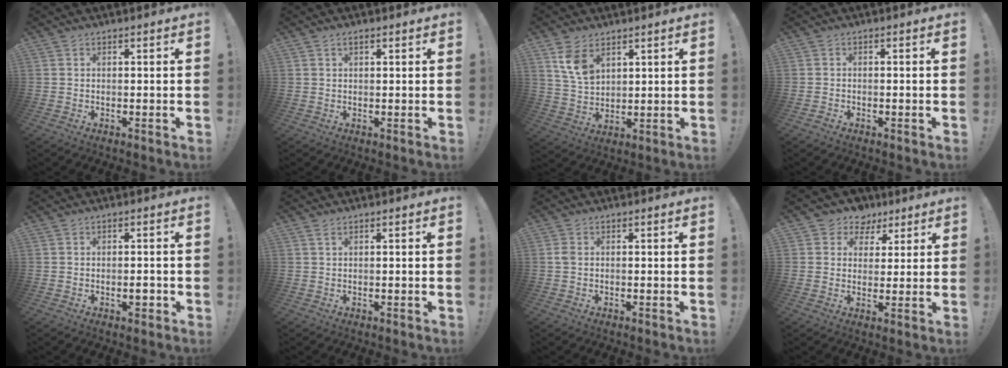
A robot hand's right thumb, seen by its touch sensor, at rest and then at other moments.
{"total": 1.7, "force": [1.0, 0.6, 1.2], "torque": [-0.018, -0.001, 0.016]}
{"total": 8.7, "force": [4.9, 5.3, 4.8], "torque": [-0.077, -0.022, 0.095]}
{"total": 1.3, "force": [-1.0, 0.2, 0.7], "torque": [-0.009, 0.002, -0.018]}
{"total": 2.3, "force": [-0.9, 1.1, 1.8], "torque": [-0.019, 0.001, -0.017]}
{"total": 1.4, "force": [0.7, 0.1, 1.2], "torque": [-0.017, -0.003, 0.011]}
{"total": 1.3, "force": [0.1, 0.9, 1.0], "torque": [-0.021, 0.004, 0.001]}
{"total": 7.1, "force": [3.9, 5.8, 1.2], "torque": [-0.010, -0.022, 0.075]}